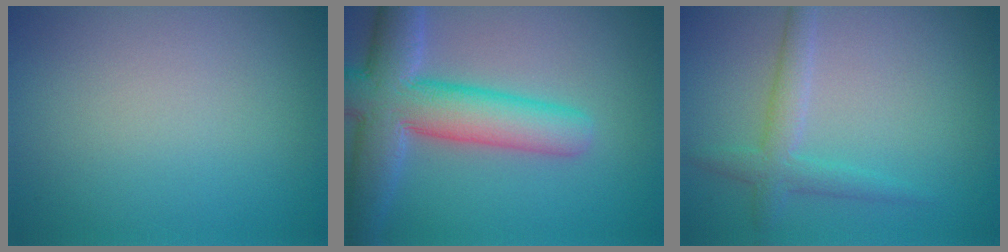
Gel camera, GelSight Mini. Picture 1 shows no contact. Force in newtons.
{"total": 9.1, "press": 9.1, "slide": 0.4}
{"total": 2.8, "press": 2.8, "slide": 0.1}